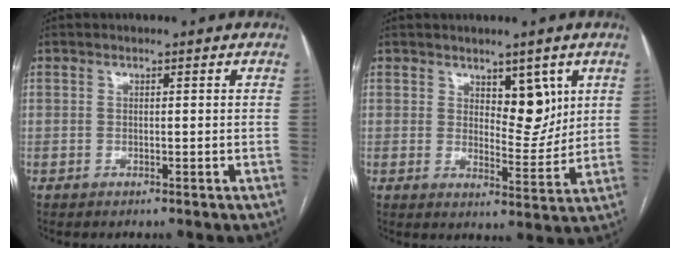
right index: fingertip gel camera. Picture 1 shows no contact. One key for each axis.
{"total": 6.2, "fx": 3.0, "fy": 2.9, "fz": 4.6, "tx": -0.061, "ty": -0.005, "tz": 0.051}